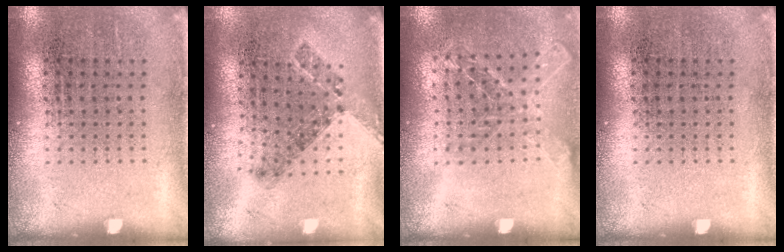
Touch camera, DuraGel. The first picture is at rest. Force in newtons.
{"total": 0.7, "press": 0.7, "slide": 0.3}
{"total": 1.1, "press": 1.1, "slide": 0.1}
{"total": 0.0}